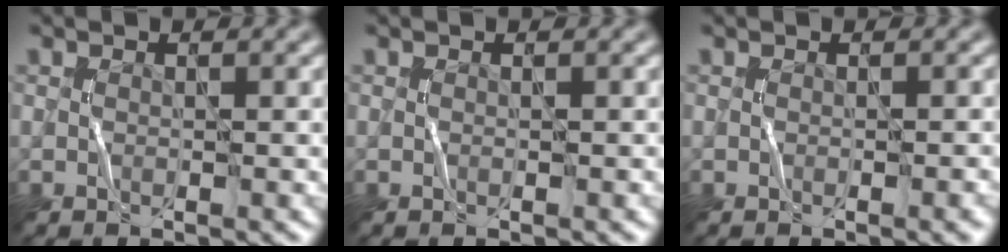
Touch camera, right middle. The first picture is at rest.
{"total": 0.0}
{"total": 1.8, "force": [-0.4, 0.8, 1.6], "torque": [0.000, 0.007, -0.003]}